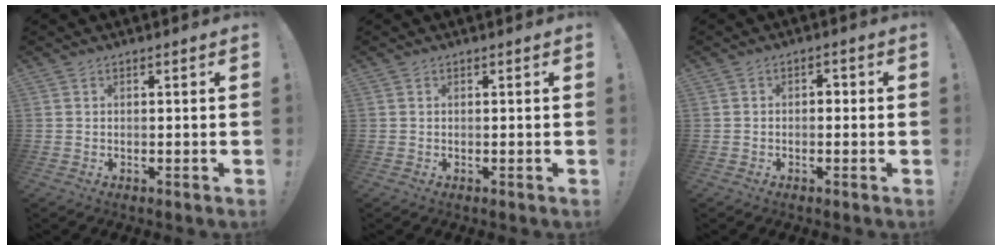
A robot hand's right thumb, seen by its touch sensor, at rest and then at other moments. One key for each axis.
{"total": 0.0}
{"total": 2.1, "fx": -1.3, "fy": 1.2, "fz": 1.1, "tx": -0.017, "ty": 0.008, "tz": -0.026}